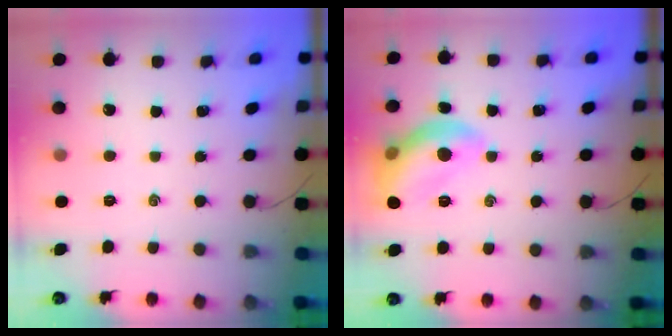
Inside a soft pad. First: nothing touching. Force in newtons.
{"total": 12.7, "press": 12.7, "slide": 1.0}